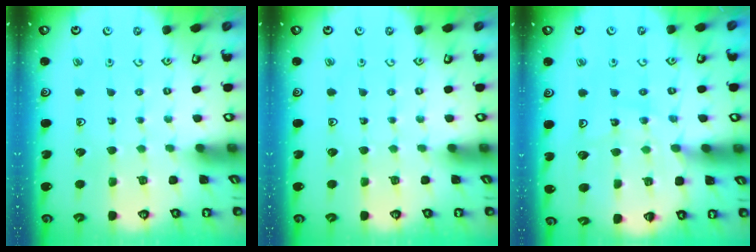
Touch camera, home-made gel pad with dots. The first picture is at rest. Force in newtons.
{"total": 0.0}
{"total": 10.1, "press": 10.1, "slide": 0.6}